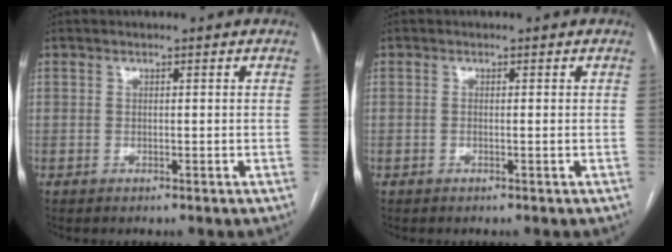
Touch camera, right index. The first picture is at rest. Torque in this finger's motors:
{"motor_torque": [-0.06, 0.22, 0.03, 0.01]}